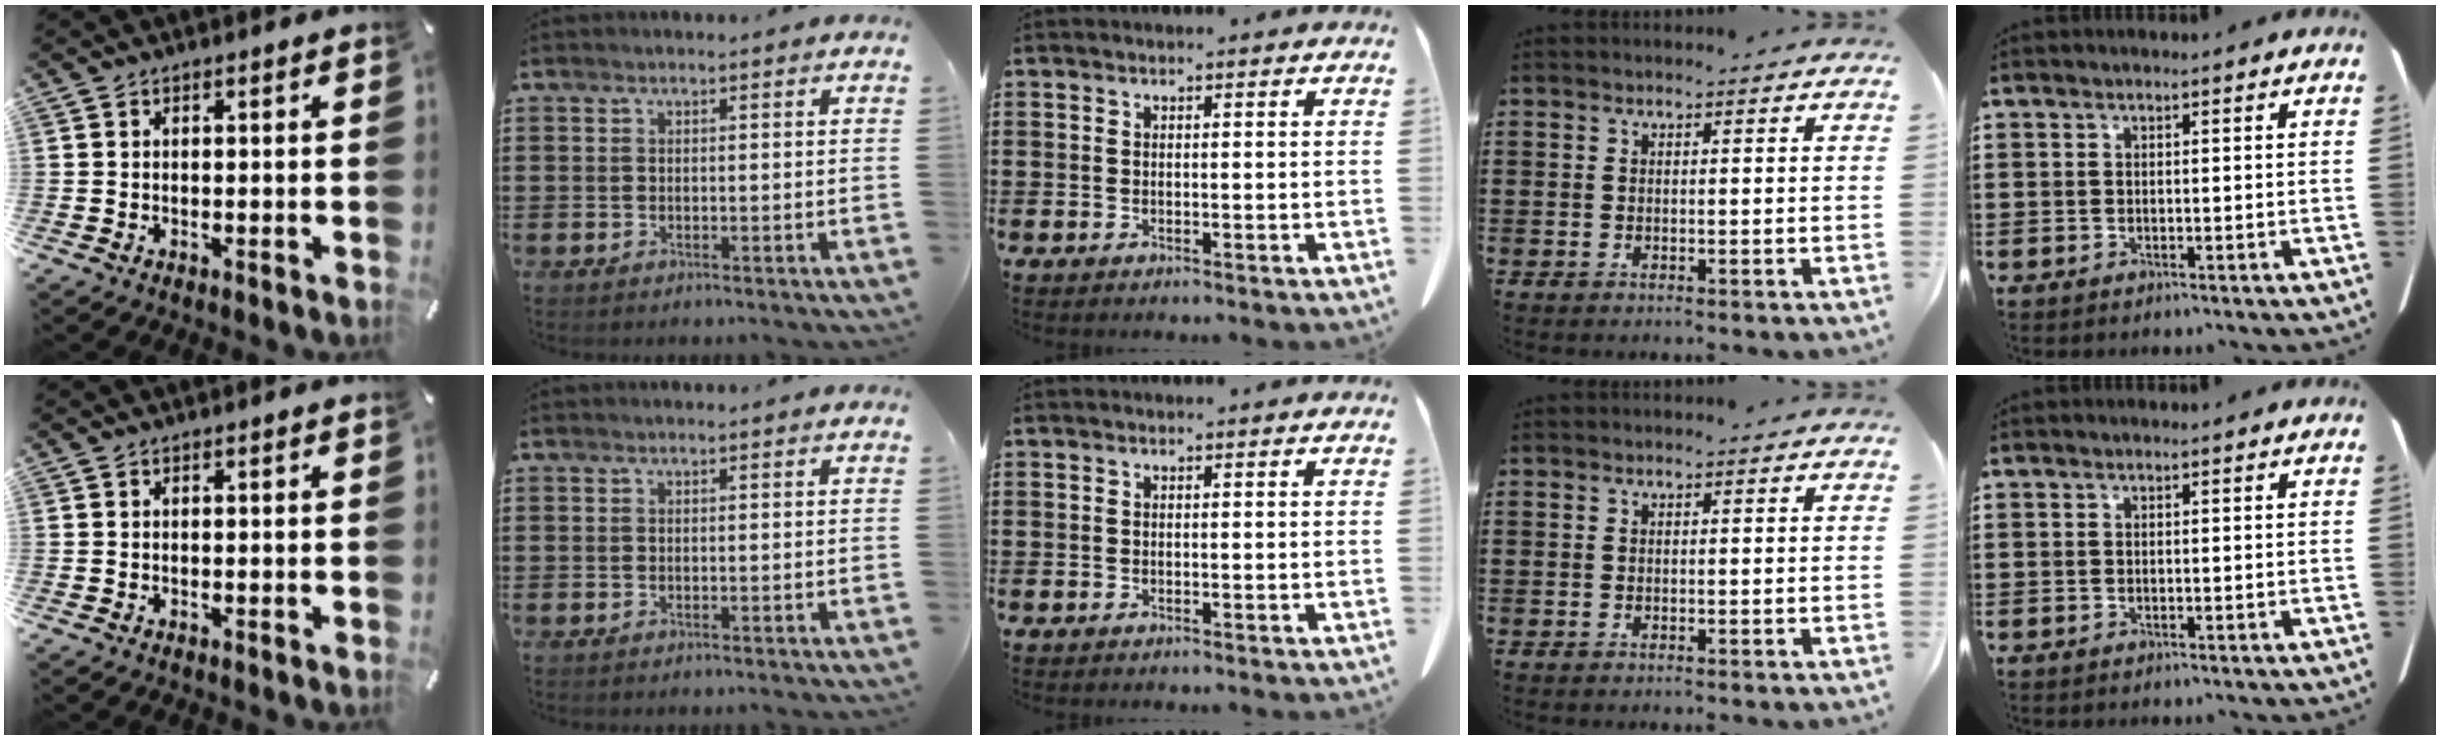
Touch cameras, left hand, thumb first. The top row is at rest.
{}